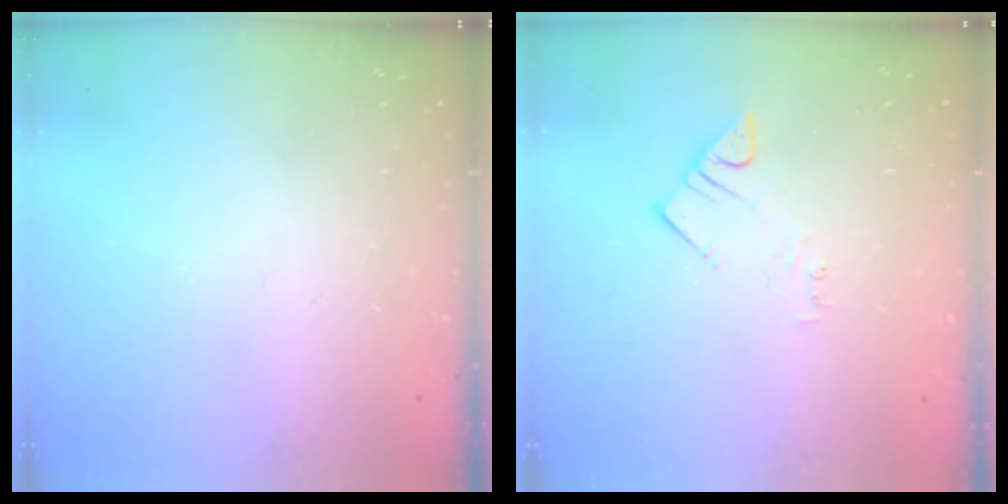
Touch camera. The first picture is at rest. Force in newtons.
{"total": 3.0, "press": 3.0, "slide": 0.3}